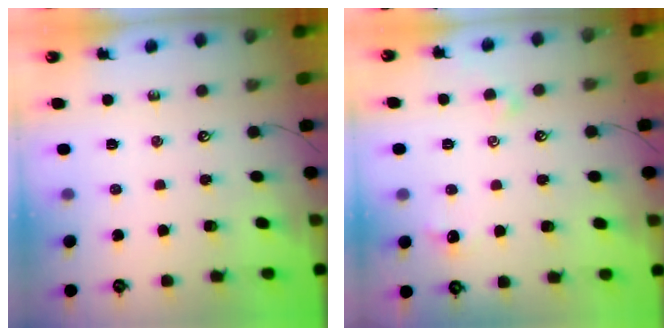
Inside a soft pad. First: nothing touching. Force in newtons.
{"total": 0.7, "press": 0.4, "slide": 0.5}